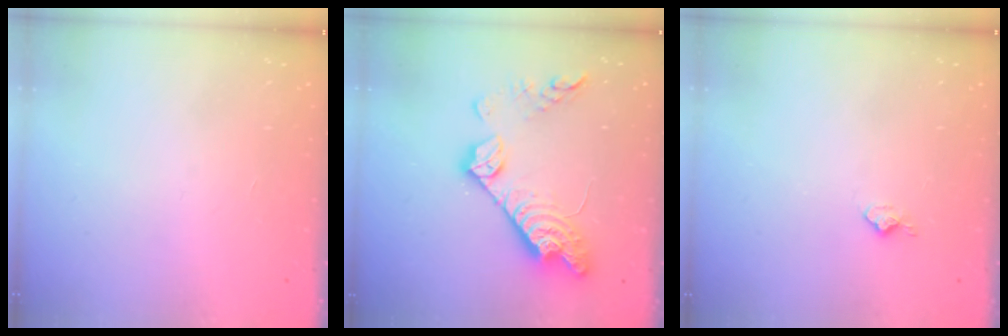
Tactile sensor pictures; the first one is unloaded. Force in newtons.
{"total": 17.5, "press": 17.5, "slide": 1.2}
{"total": 3.6, "press": 3.5, "slide": 0.4}